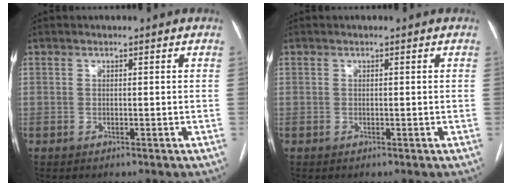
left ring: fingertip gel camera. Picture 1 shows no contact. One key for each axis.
{"total": 0.0}